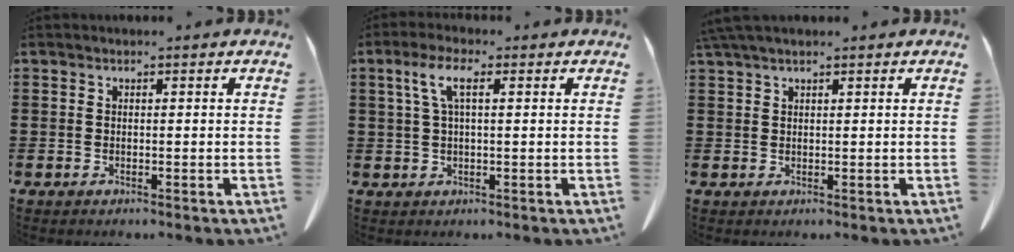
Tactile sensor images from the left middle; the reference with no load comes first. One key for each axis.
{"total": 4.7, "fx": 1.6, "fy": 1.3, "fz": 4.2, "tx": -0.089, "ty": 0.009, "tz": 0.026}
{"total": 2.0, "fx": 1.5, "fy": 0.2, "fz": 1.3, "tx": -0.029, "ty": 0.001, "tz": 0.027}